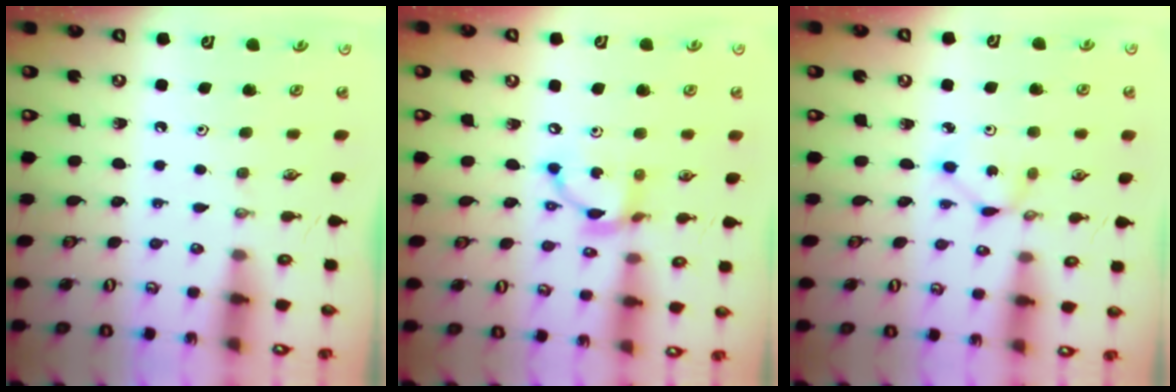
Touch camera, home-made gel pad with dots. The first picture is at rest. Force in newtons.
{"total": 9.8, "press": 9.8, "slide": 0.5}
{"total": 1.6, "press": 1.6, "slide": 0.2}